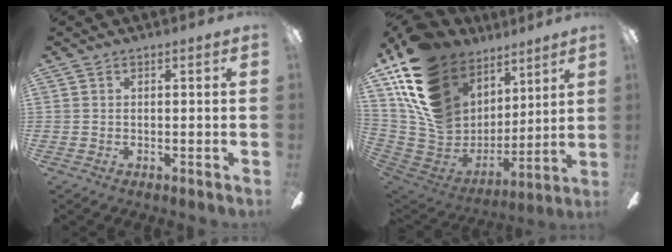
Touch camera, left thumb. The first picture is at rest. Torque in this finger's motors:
{"motor_torque": [1.67, 1.89, 1.39, -1.38, 0.76]}